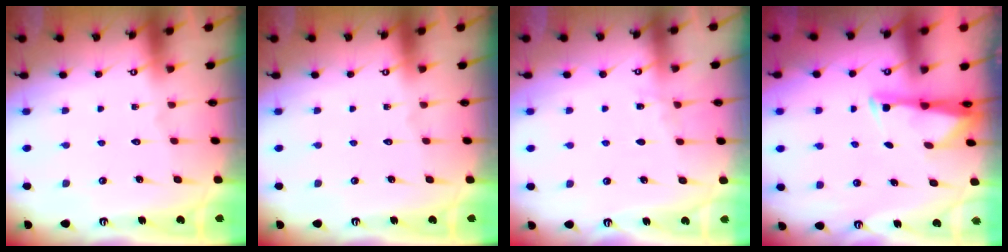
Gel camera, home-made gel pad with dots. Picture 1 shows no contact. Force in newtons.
{"total": 0.0}
{"total": 2.7, "press": 2.7, "slide": 0.4}
{"total": 2.9, "press": 2.9, "slide": 0.4}